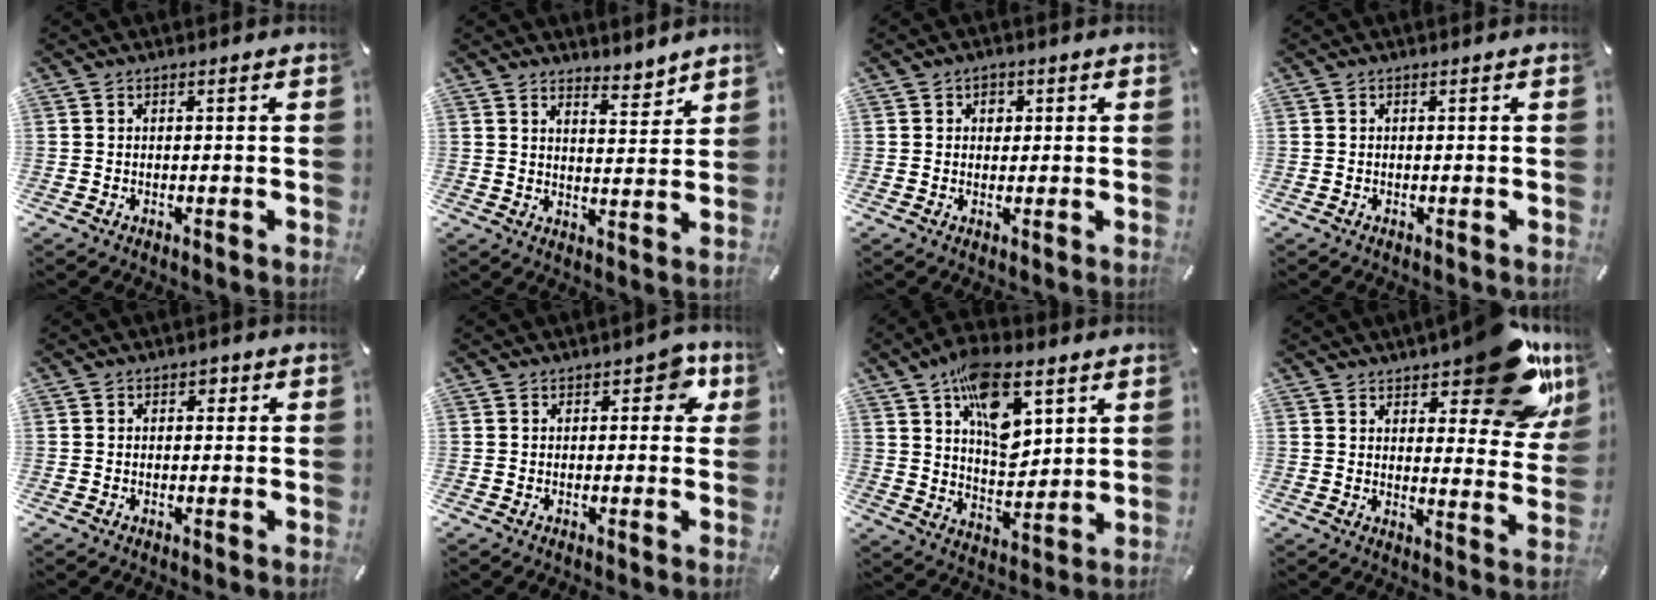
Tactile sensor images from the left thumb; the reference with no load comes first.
{"total": 5.1, "force": [4.8, 1.5, 0.4], "torque": [0.009, -0.044, 0.085]}
{"total": 2.3, "force": [0.4, 2.1, 1.0], "torque": [0.001, -0.003, -0.001]}
{"total": 0.0}
{"total": 1.4, "force": [0.4, 1.2, 0.5], "torque": [-0.004, 0.005, 0.002]}
{"total": 5.0, "force": [2.2, 3.1, 3.3], "torque": [-0.024, -0.005, 0.028]}
{"total": 15.4, "force": [7.6, 8.7, 10.2], "torque": [-0.147, -0.029, 0.136]}
{"total": 18.6, "force": [12.5, 7.3, 11.7], "torque": [-0.140, -0.088, 0.209]}